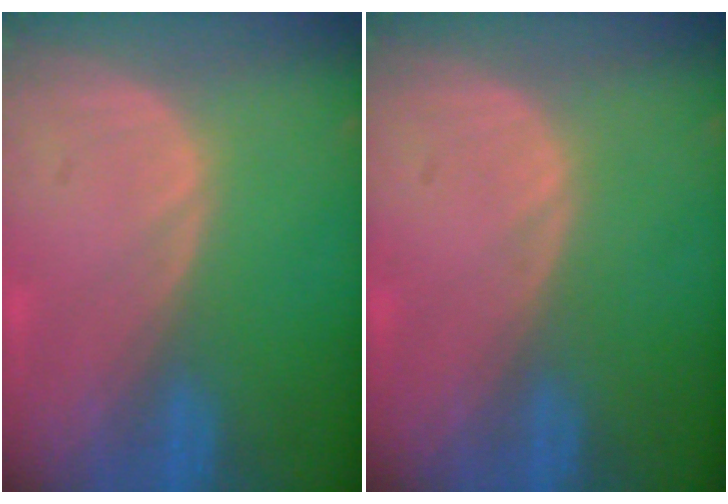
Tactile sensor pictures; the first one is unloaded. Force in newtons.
{"total": 0.0}